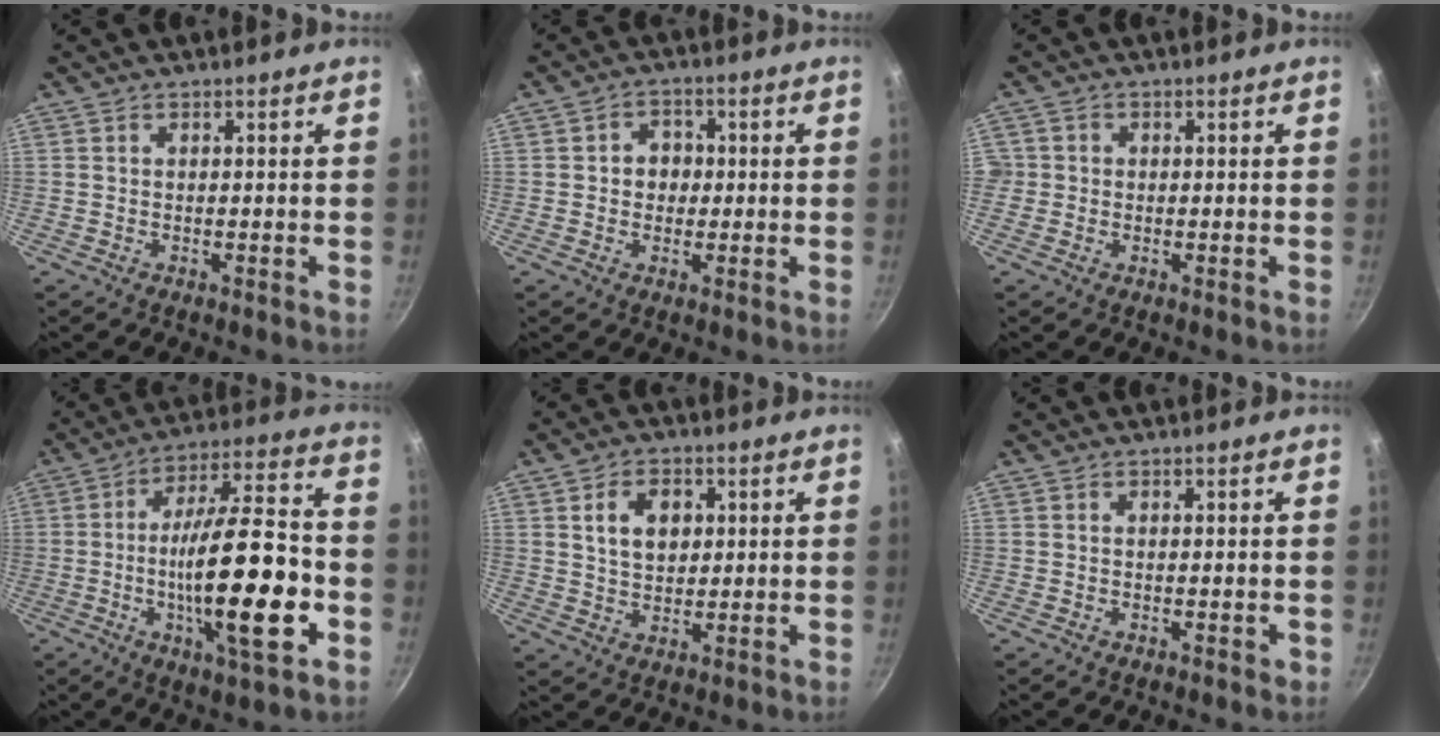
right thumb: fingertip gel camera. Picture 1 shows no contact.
{"total": 4.5, "force": [0.1, 3.9, 2.2], "torque": [-0.005, 0.006, -0.004]}
{"total": 1.9, "force": [-0.2, 1.9, 0.4], "torque": [0.005, 0.006, -0.006]}
{"total": 21.6, "force": [-5.0, 6.2, 20.1], "torque": [-0.313, 0.031, -0.082]}
{"total": 7.6, "force": [2.0, 5.4, 5.0], "torque": [-0.065, -0.004, 0.035]}
{"total": 0.8, "force": [0.0, 0.5, 0.6], "torque": [-0.005, 0.002, 0.000]}